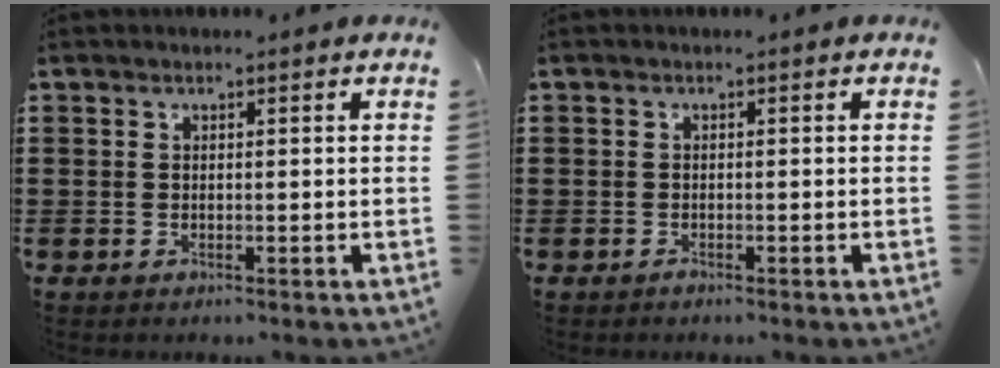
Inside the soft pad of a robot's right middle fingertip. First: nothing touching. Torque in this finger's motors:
{"motor_torque": [0.93, 0.30, -0.12, -0.06]}